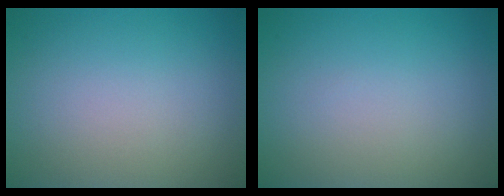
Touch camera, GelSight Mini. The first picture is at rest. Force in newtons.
{"total": 0.0}